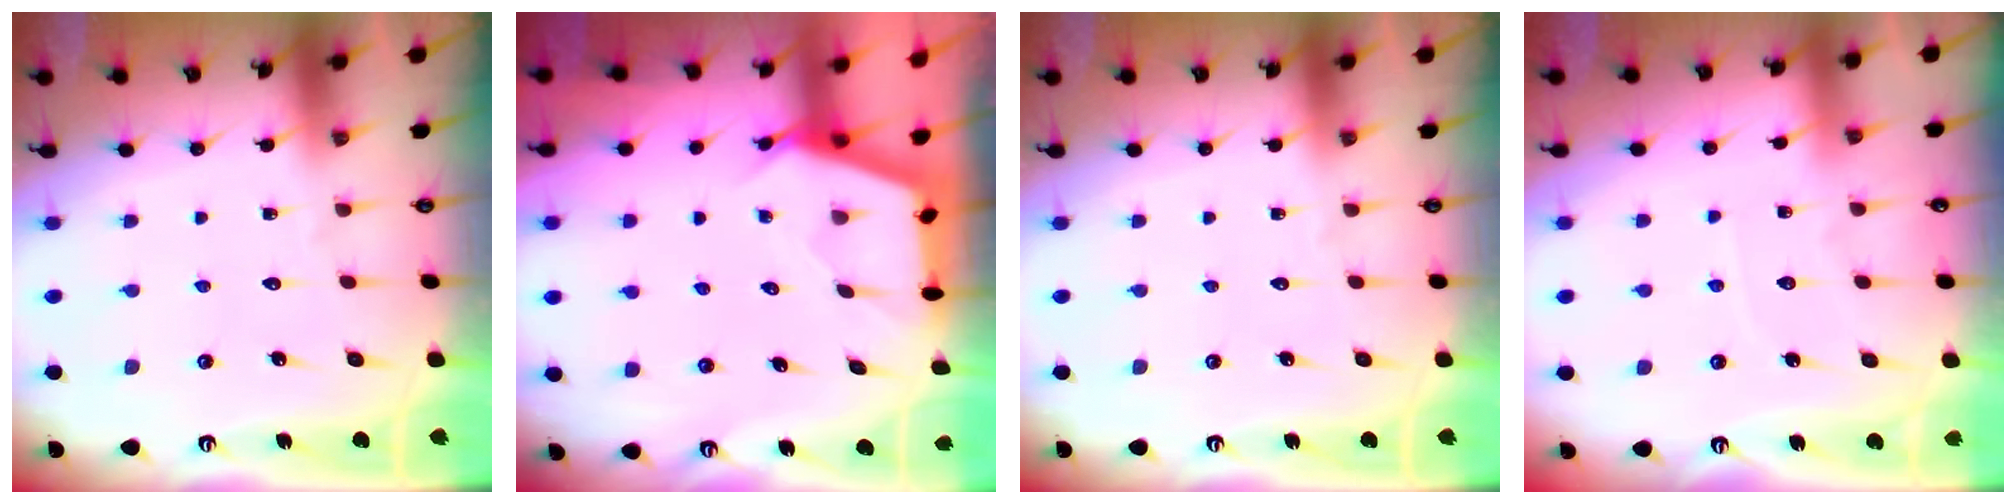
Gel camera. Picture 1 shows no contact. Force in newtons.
{"total": 2.7, "press": 2.7, "slide": 0.4}
{"total": 0.0}
{"total": 3.2, "press": 3.1, "slide": 0.4}